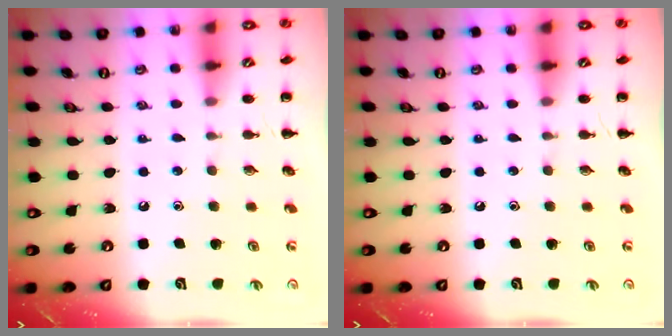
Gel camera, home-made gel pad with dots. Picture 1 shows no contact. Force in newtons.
{"total": 0.0}